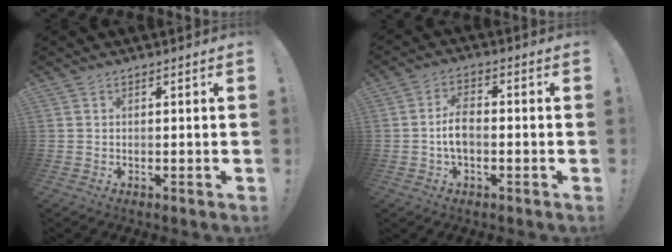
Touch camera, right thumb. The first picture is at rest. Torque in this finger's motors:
{"motor_torque": [0.03, 0.16, 0.56, -0.16, 0.13]}